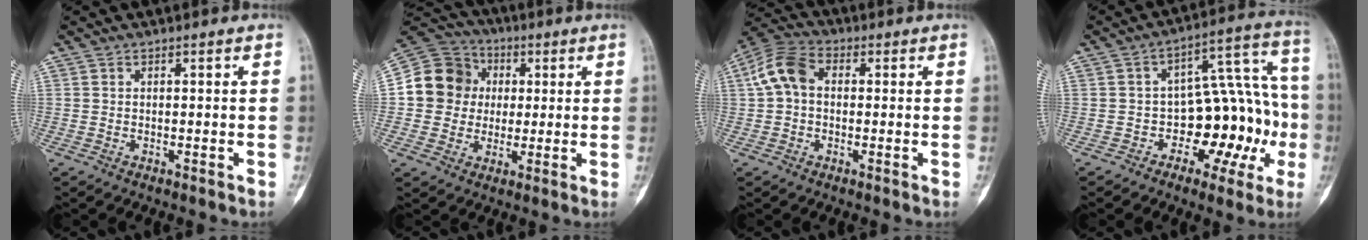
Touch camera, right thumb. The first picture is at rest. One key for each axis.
{"total": 12.9, "fx": 1.1, "fy": 12.0, "fz": 4.5, "tx": -0.060, "ty": 0.023, "tz": 0.014}
{"total": 8.3, "fx": 0.8, "fy": 5.8, "fz": 5.8, "tx": -0.115, "ty": 0.028, "tz": 0.005}
{"total": 16.1, "fx": -4.1, "fy": 9.7, "fz": 12.1, "tx": -0.098, "ty": 0.064, "tz": -0.051}